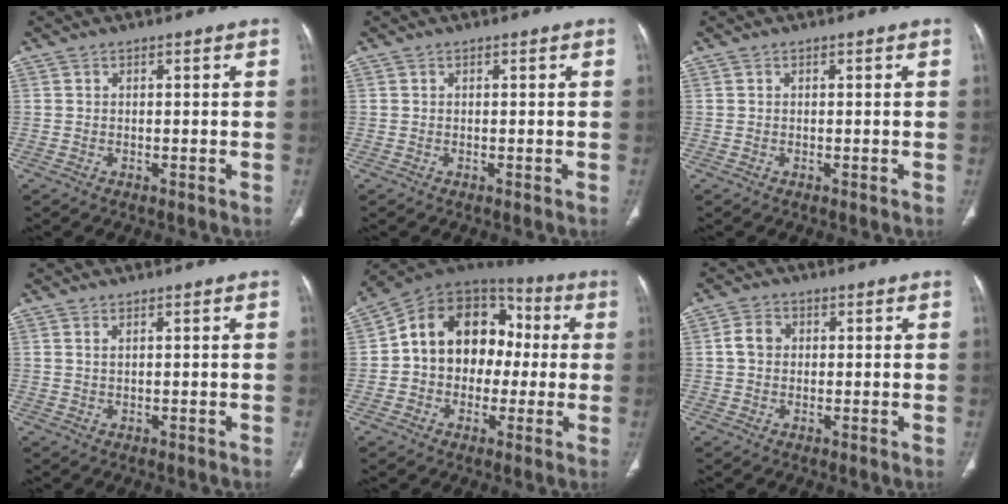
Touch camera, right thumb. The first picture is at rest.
{"total": 0.0}
{"total": 0.0}
{"total": 0.7, "force": [0.5, 0.2, 0.6], "torque": [-0.015, 0.002, 0.011]}
{"total": 17.3, "force": [0.4, 13.4, 10.9], "torque": [-0.130, 0.051, -0.003]}
{"total": 3.5, "force": [0.3, 2.9, 1.9], "torque": [-0.030, 0.009, 0.003]}